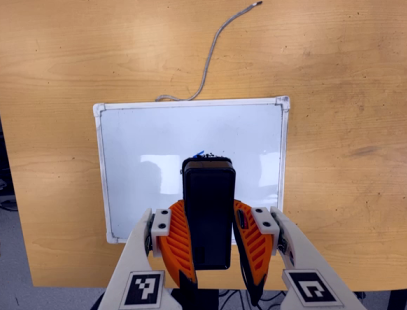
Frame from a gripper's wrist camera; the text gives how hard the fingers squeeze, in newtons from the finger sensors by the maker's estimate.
{"total": 8.5, "left": 6.1, "right": 10.9}